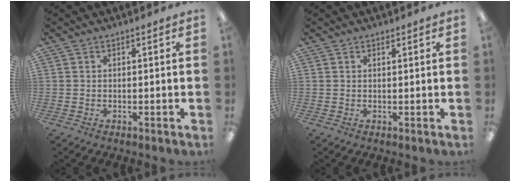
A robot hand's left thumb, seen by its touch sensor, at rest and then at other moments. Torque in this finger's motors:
{"motor_torque": [-0.34, -0.30, -0.45, -0.11, -0.03]}